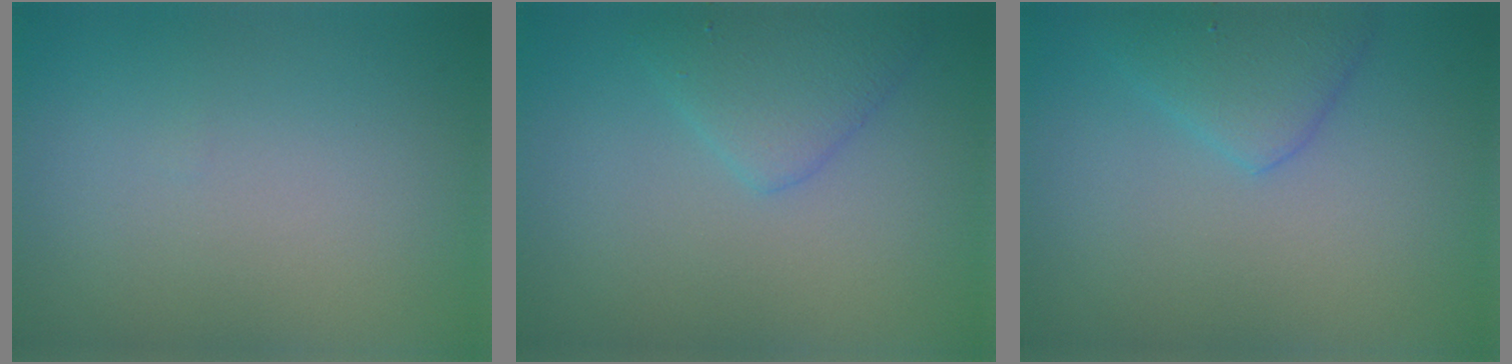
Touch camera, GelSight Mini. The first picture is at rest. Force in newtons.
{"total": 2.7, "press": 2.7, "slide": 0.2}
{"total": 2.8, "press": 2.8, "slide": 0.2}